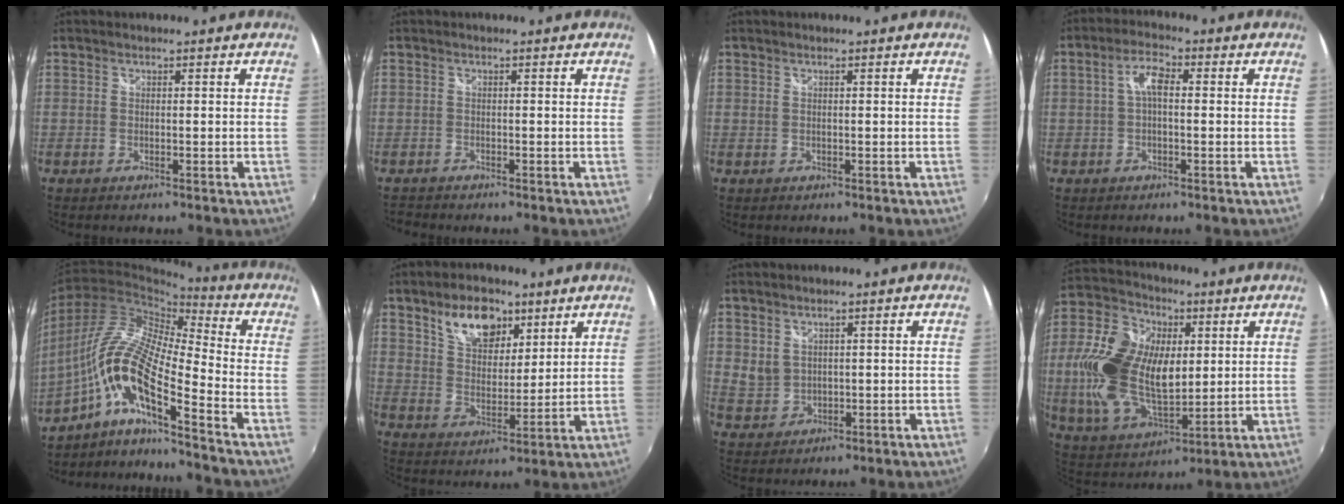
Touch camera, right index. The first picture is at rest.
{"total": 1.5, "force": [-1.3, 0.7, -0.1], "torque": [-0.004, 0.000, -0.027]}
{"total": 0.0}
{"total": 4.3, "force": [0.2, 1.7, 3.9], "torque": [-0.076, 0.014, 0.002]}
{"total": 13.1, "force": [-6.5, 1.4, 11.3], "torque": [-0.198, -0.007, -0.141]}
{"total": 10.8, "force": [6.4, 6.1, 6.2], "torque": [-0.101, 0.016, 0.117]}
{"total": 3.7, "force": [1.6, 3.0, 1.4], "torque": [-0.022, 0.002, 0.044]}
{"total": 20.6, "force": [2.3, 12.6, 16.2], "torque": [-0.345, 0.020, 0.053]}